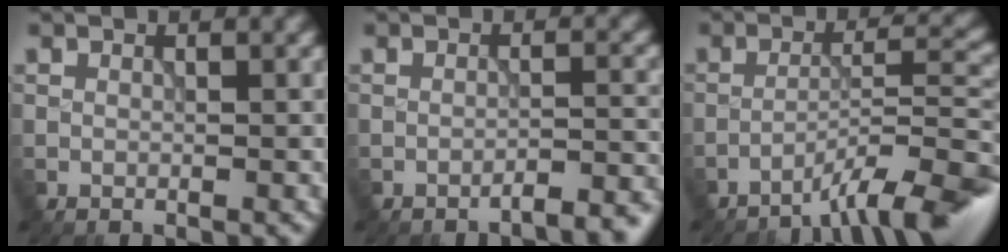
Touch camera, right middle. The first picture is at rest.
{"total": 3.4, "force": [-2.7, 0.7, 1.9], "torque": [-0.017, 0.009, -0.041]}
{"total": 7.6, "force": [-5.4, 1.0, 5.2], "torque": [-0.067, 0.016, -0.092]}